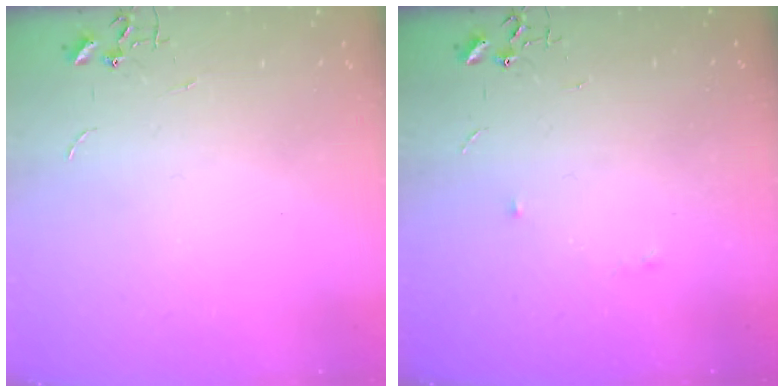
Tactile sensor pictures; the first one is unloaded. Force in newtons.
{"total": 3.6, "press": 3.5, "slide": 0.7}